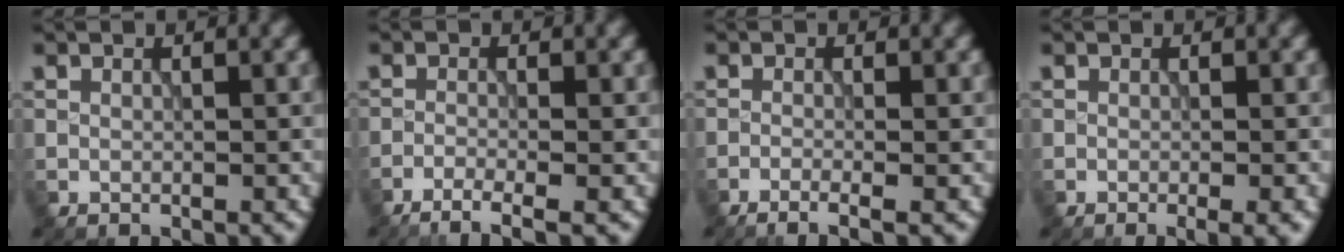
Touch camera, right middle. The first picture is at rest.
{"total": 3.0, "force": [-2.0, 0.6, 2.2], "torque": [-0.035, -0.001, -0.048]}
{"total": 2.3, "force": [-1.2, 0.6, 1.9], "torque": [-0.023, -0.003, -0.031]}
{"total": 2.3, "force": [-0.8, 0.6, 2.1], "torque": [-0.021, -0.005, -0.011]}